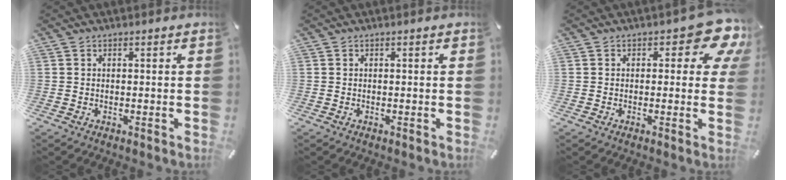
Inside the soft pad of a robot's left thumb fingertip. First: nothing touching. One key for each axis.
{"total": 0.0}
{"total": 9.1, "fx": 4.1, "fy": 4.2, "fz": 7.0, "tx": -0.076, "ty": -0.024, "tz": 0.064}